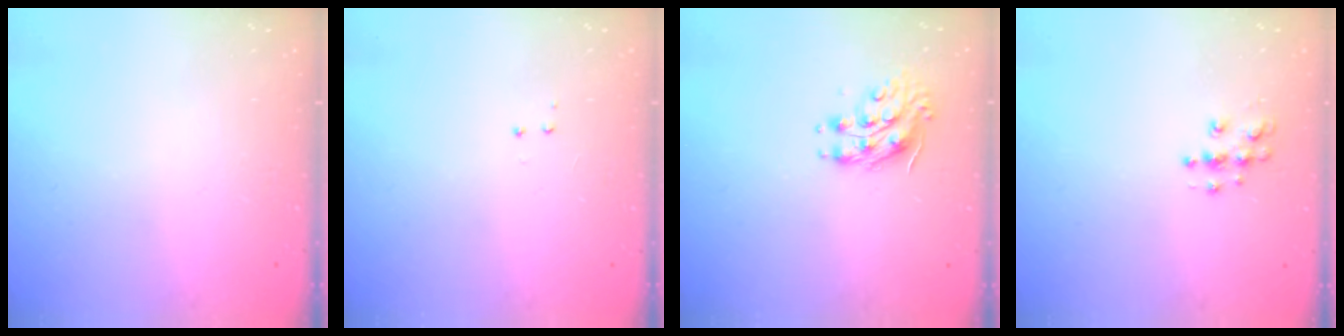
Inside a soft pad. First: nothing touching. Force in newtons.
{"total": 4.0, "press": 4.0, "slide": 0.4}
{"total": 8.7, "press": 8.7, "slide": 0.5}
{"total": 5.8, "press": 5.8, "slide": 0.2}